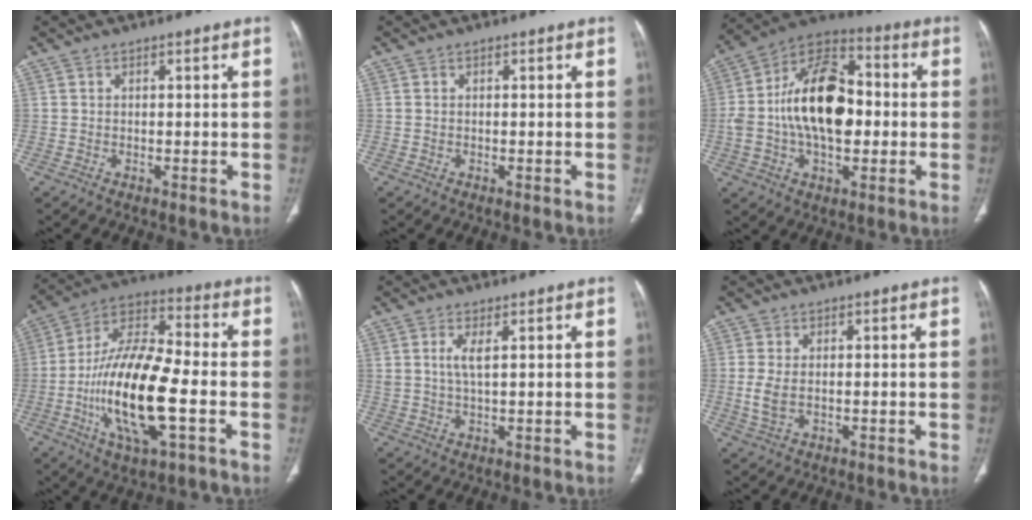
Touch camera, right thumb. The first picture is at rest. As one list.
[{"total": 0.0}, {"total": 20.6, "force": [-0.3, 12.1, 16.6], "torque": [-0.269, 0.031, -0.010]}, {"total": 21.1, "force": [-5.0, 7.6, 19.0], "torque": [-0.367, 0.025, -0.088]}, {"total": 3.2, "force": [1.1, 0.9, 2.9], "torque": [-0.067, -0.007, 0.027]}, {"total": 3.9, "force": [-0.3, 2.3, 3.2], "torque": [-0.082, -0.007, -0.006]}]